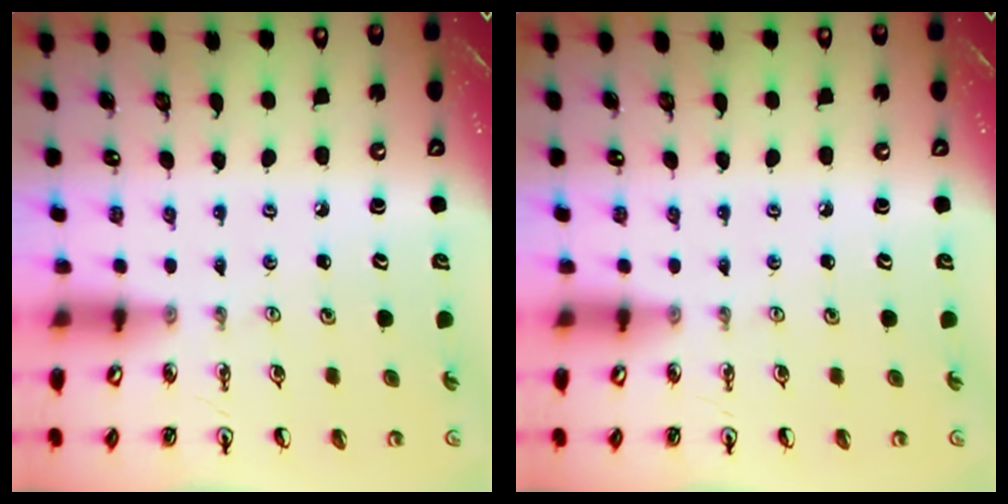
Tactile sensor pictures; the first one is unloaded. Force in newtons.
{"total": 0.0}